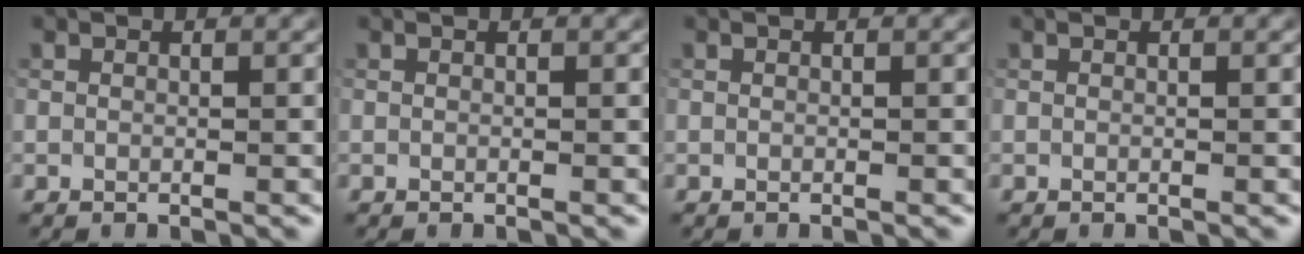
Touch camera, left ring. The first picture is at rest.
{"total": 0.0}
{"total": 0.0}
{"total": 0.0}